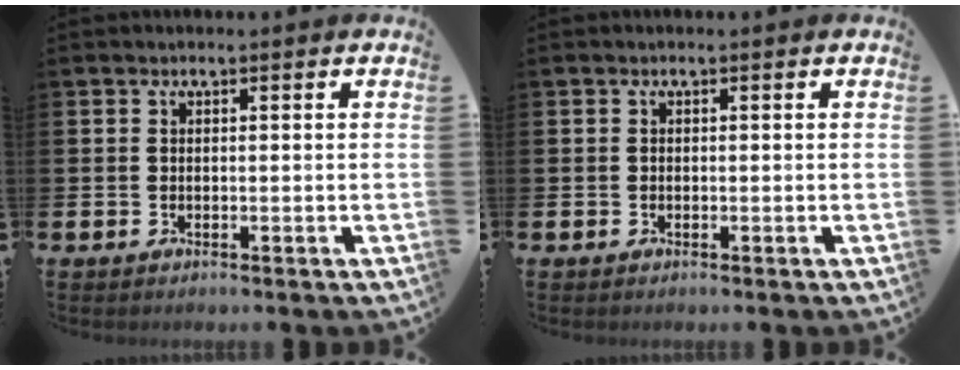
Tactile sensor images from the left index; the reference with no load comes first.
{"total": 0.0}